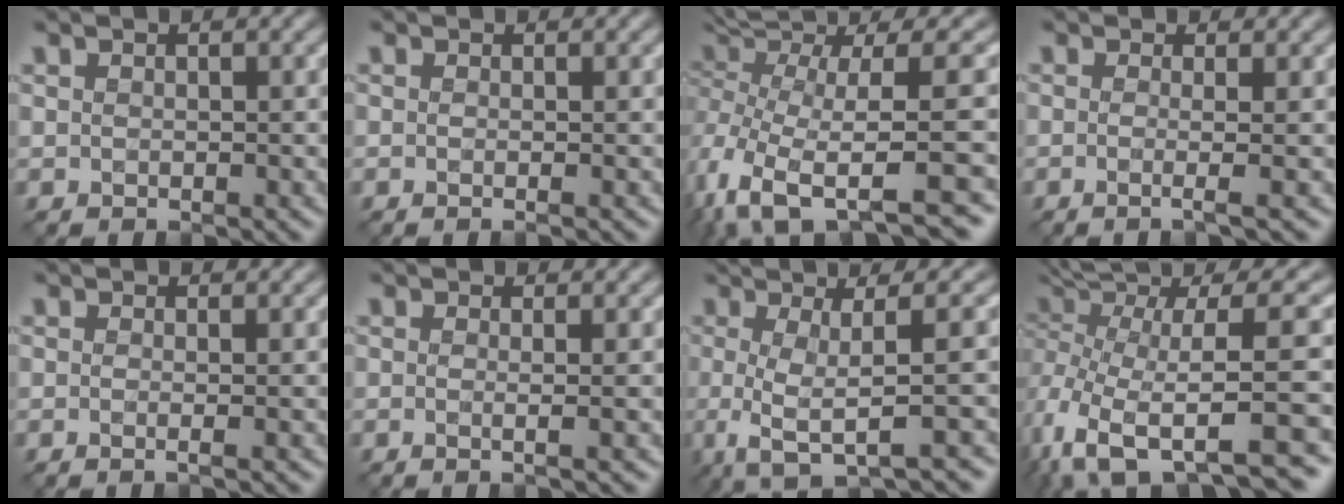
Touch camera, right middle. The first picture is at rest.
{"total": 1.0, "force": [0.0, 0.4, 0.9], "torque": [-0.012, -0.011, -0.016]}
{"total": 11.5, "force": [-1.6, 4.0, 10.6], "torque": [-0.215, 0.005, 0.000]}
{"total": 2.4, "force": [-0.2, 0.8, 2.3], "torque": [-0.030, -0.002, -0.029]}
{"total": 1.7, "force": [0.1, 0.8, 1.5], "torque": [-0.014, -0.006, -0.021]}
{"total": 2.0, "force": [0.2, 0.8, 1.9], "torque": [-0.021, 0.000, -0.023]}
{"total": 6.5, "force": [-0.7, 1.4, 6.3], "torque": [-0.084, 0.002, -0.017]}
{"total": 12.3, "force": [-1.2, 4.7, 11.3], "torque": [-0.225, 0.009, 0.007]}